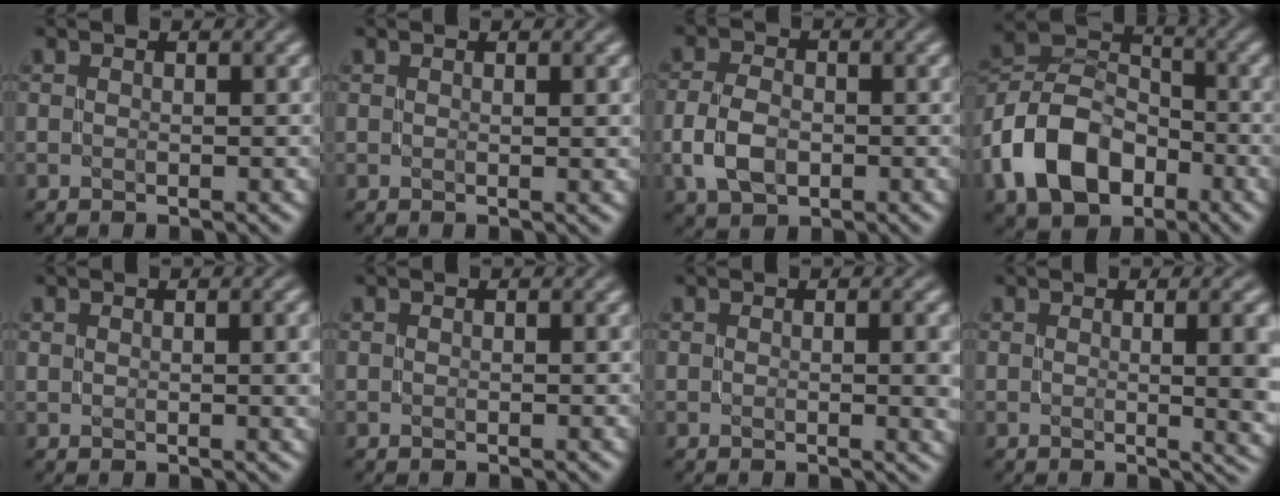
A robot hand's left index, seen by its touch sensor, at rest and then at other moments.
{"total": 0.7, "force": [0.3, 0.0, 0.7], "torque": [-0.009, 0.000, 0.006]}
{"total": 4.0, "force": [-1.1, 2.6, 2.8], "torque": [-0.064, -0.001, -0.024]}
{"total": 9.5, "force": [-4.1, 6.6, 5.4], "torque": [-0.106, 0.010, -0.095]}
{"total": 2.8, "force": [0.8, 1.0, 2.5], "torque": [-0.033, 0.003, 0.016]}
{"total": 0.0}
{"total": 2.4, "force": [0.1, 0.5, 2.3], "torque": [-0.032, -0.002, 0.003]}
{"total": 6.8, "force": [0.6, 2.6, 6.3], "torque": [-0.042, 0.001, 0.016]}